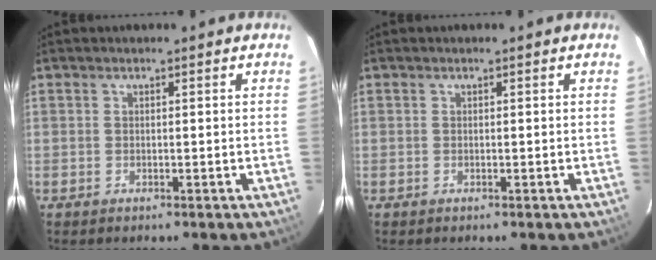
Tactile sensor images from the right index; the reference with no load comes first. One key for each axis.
{"total": 0.0}